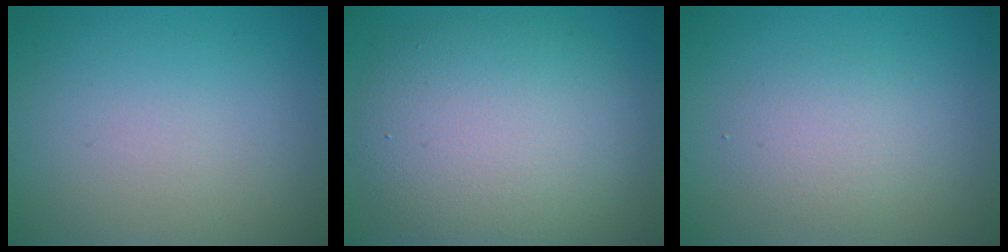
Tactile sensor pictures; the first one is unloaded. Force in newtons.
{"total": 8.8, "press": 8.8, "slide": 0.5}
{"total": 2.4, "press": 2.4, "slide": 0.2}